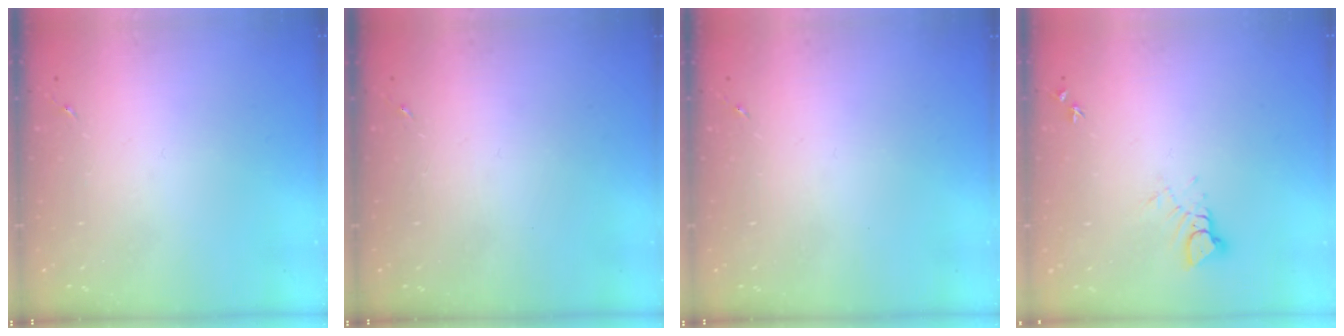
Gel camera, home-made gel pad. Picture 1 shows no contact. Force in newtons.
{"total": 0.0}
{"total": 0.0}
{"total": 4.1, "press": 4.1, "slide": 0.2}